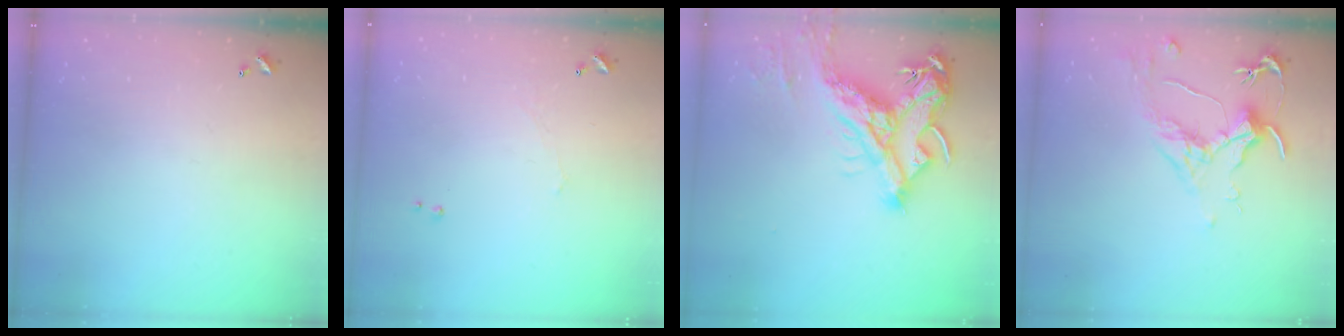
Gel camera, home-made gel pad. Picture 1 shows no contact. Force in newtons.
{"total": 0.9, "press": 0.7, "slide": 0.5}
{"total": 16.1, "press": 15.9, "slide": 2.7}
{"total": 1.8, "press": 1.5, "slide": 0.9}